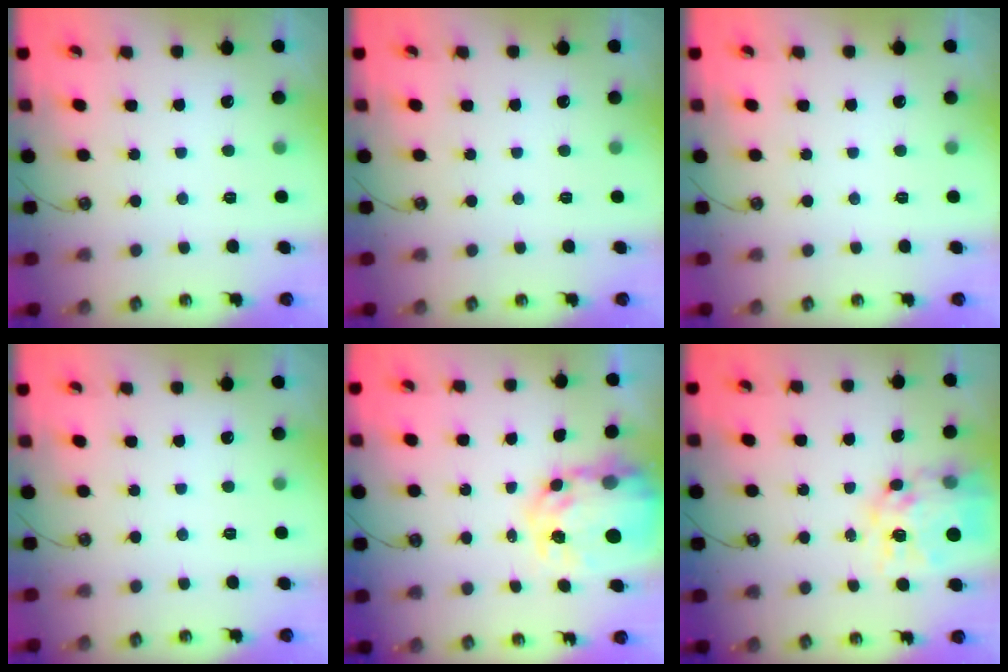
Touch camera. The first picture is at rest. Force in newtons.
{"total": 0.0}
{"total": 0.0}
{"total": 0.0}
{"total": 10.6, "press": 10.6, "slide": 0.9}
{"total": 14.5, "press": 14.5, "slide": 1.3}